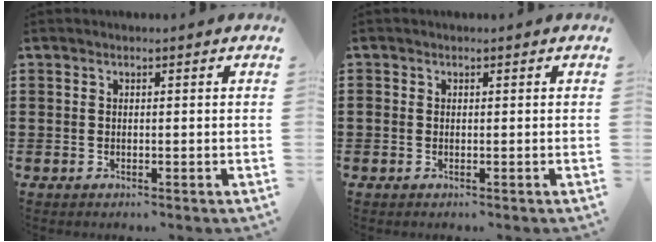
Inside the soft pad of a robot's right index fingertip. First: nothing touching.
{"total": 0.5, "force": [-0.2, 0.5, 0.1], "torque": [-0.003, 0.003, -0.005]}